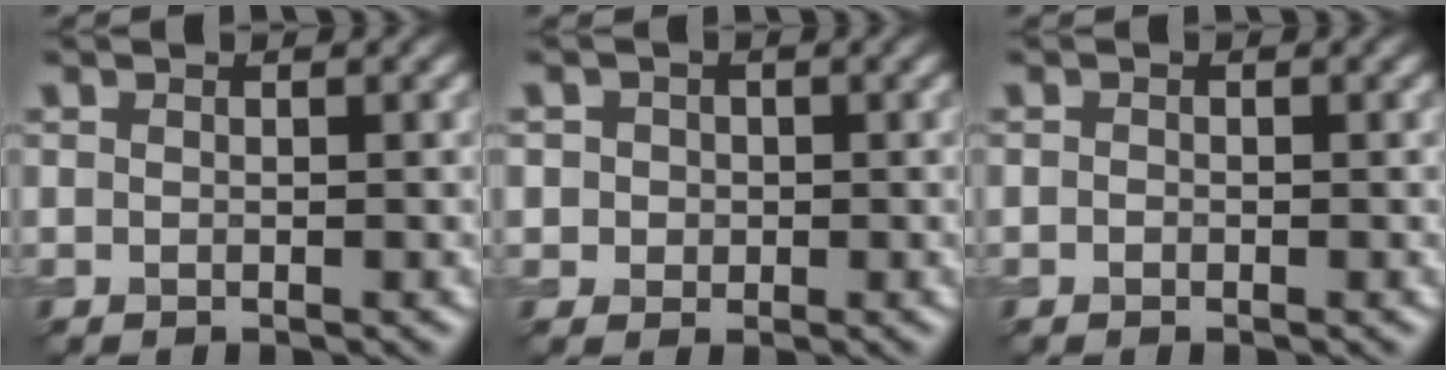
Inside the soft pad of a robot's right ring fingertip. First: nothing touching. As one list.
[{"total": 2.6, "force": [0.8, 2.3, 0.7], "torque": [0.008, 0.017, -0.004]}, {"total": 0.0}]